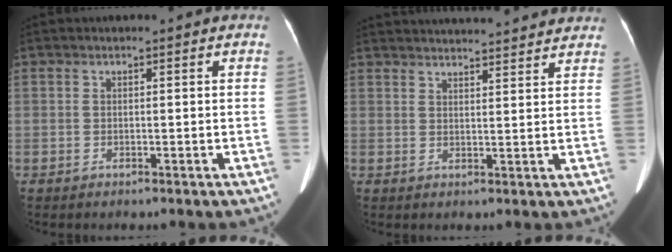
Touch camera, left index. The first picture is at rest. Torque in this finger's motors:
{"motor_torque": [0.92, -1.22, 0.25, 0.09]}